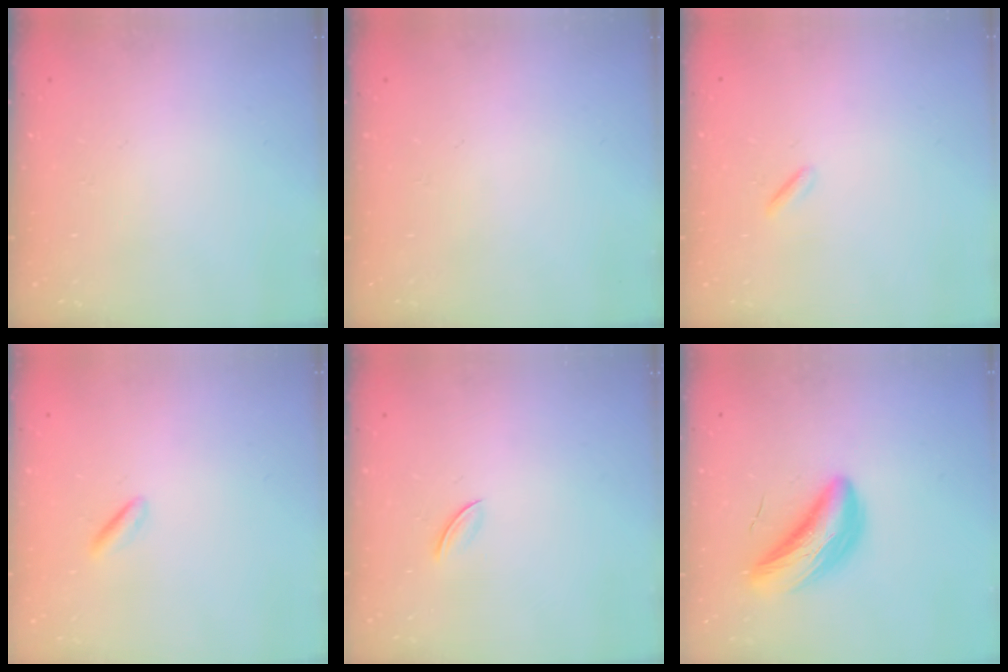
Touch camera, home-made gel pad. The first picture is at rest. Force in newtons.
{"total": 0.0}
{"total": 0.8, "press": 0.7, "slide": 0.4}
{"total": 0.6, "press": 0.0, "slide": 0.6}
{"total": 2.8, "press": 2.7, "slide": 0.8}
{"total": 9.4, "press": 9.3, "slide": 1.7}